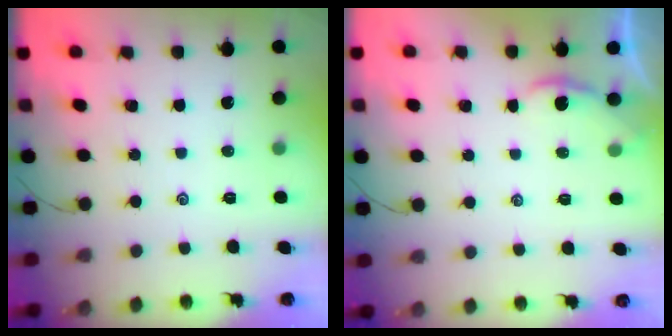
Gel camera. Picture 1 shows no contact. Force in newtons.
{"total": 0.9, "press": 0.9, "slide": 0.1}